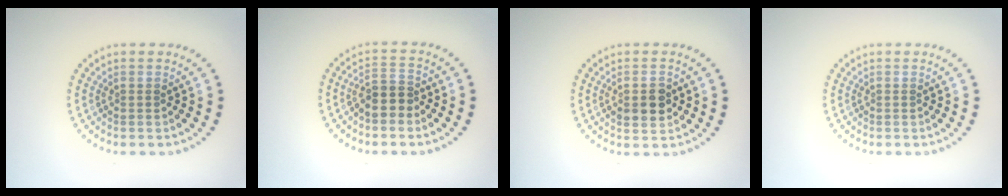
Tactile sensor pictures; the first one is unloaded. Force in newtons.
{"total": 2.6, "press": 2.3, "slide": 1.2}
{"total": 2.9, "press": 2.9, "slide": 0.2}
{"total": 0.0}